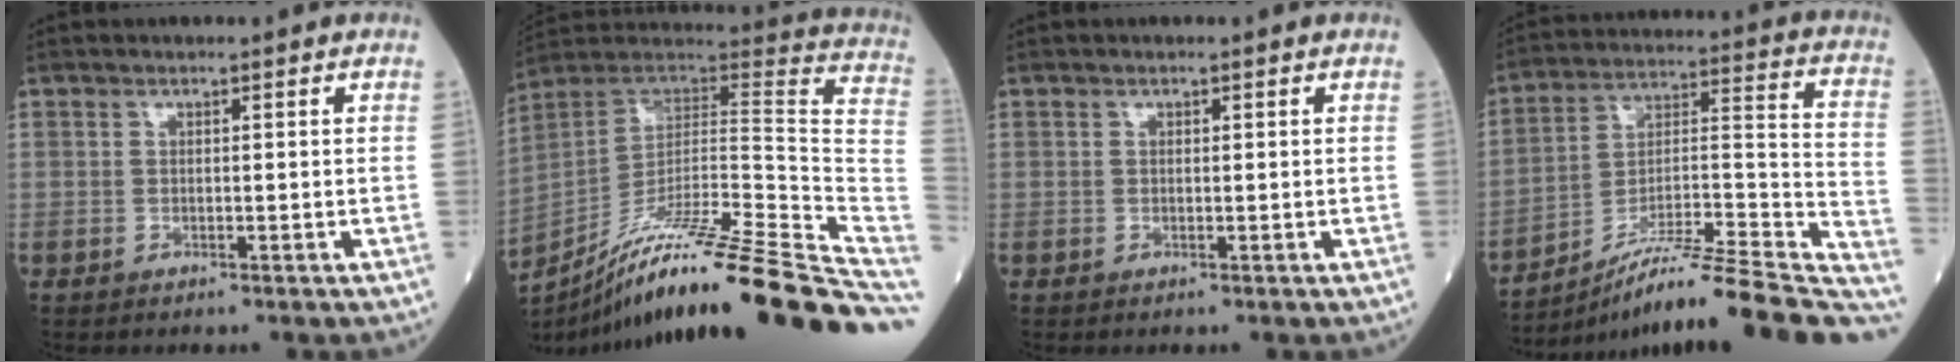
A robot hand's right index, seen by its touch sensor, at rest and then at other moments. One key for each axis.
{"total": 31.4, "fx": -23.4, "fy": -0.8, "fz": 21.0, "tx": -0.217, "ty": -0.017, "tz": -0.359}
{"total": 0.0}
{"total": 26.1, "fx": -21.9, "fy": 1.1, "fz": 14.3, "tx": -0.156, "ty": 0.007, "tz": -0.332}